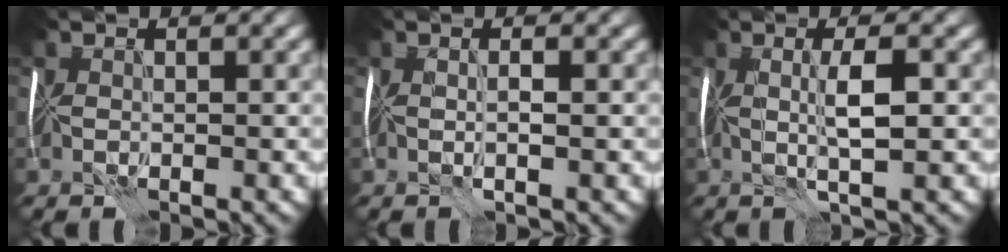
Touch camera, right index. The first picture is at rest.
{"total": 1.3, "force": [0.1, 0.0, 1.3], "torque": [-0.023, 0.000, 0.002]}
{"total": 3.4, "force": [0.3, 0.4, 3.4], "torque": [-0.065, 0.004, 0.007]}